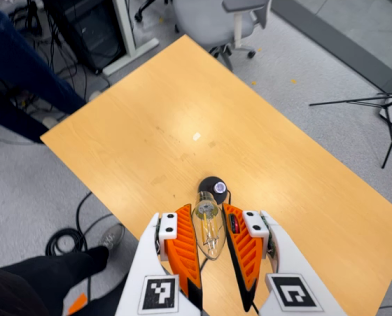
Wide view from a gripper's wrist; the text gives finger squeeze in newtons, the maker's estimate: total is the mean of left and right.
{"total": 11.5, "left": 11.7, "right": 11.2}